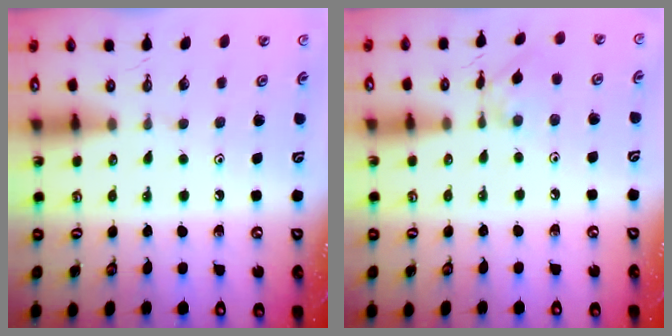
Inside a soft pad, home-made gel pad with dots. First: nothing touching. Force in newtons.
{"total": 3.2, "press": 3.2, "slide": 0.2}